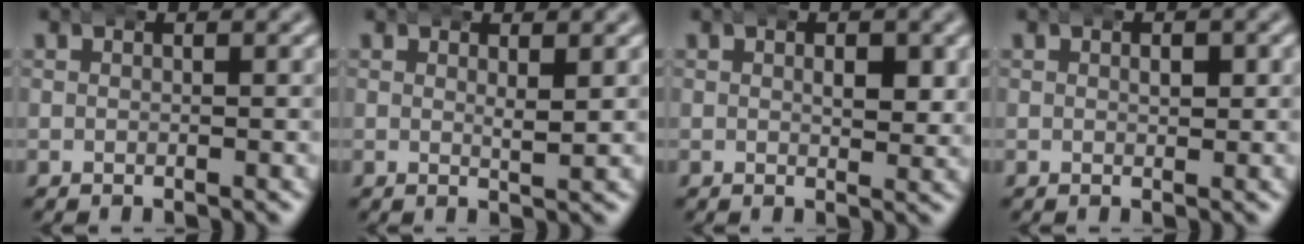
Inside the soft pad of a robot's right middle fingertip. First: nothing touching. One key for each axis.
{"total": 1.3, "fx": 0.6, "fy": 0.2, "fz": 1.2, "tx": -0.020, "ty": -0.006, "tz": 0.011}
{"total": 2.1, "fx": 0.6, "fy": 1.0, "fz": 1.7, "tx": -0.019, "ty": -0.003, "tz": 0.006}
{"total": 1.2, "fx": 0.2, "fy": 0.8, "fz": 0.9, "tx": -0.009, "ty": 0.000, "tz": 0.002}